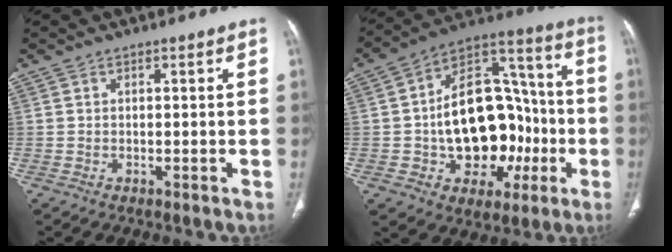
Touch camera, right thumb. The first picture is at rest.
{"total": 23.9, "force": [-3.6, 15.8, 17.5], "torque": [-0.221, 0.050, -0.043]}